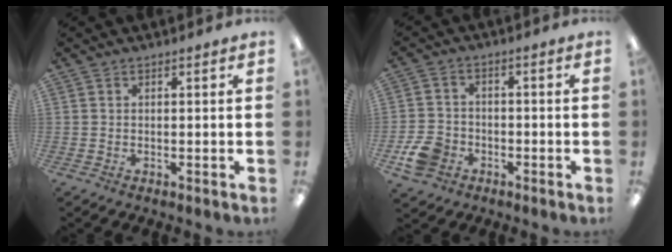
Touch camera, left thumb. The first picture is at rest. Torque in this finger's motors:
{"motor_torque": [0.32, 1.47, 0.29, -0.23, 0.23]}